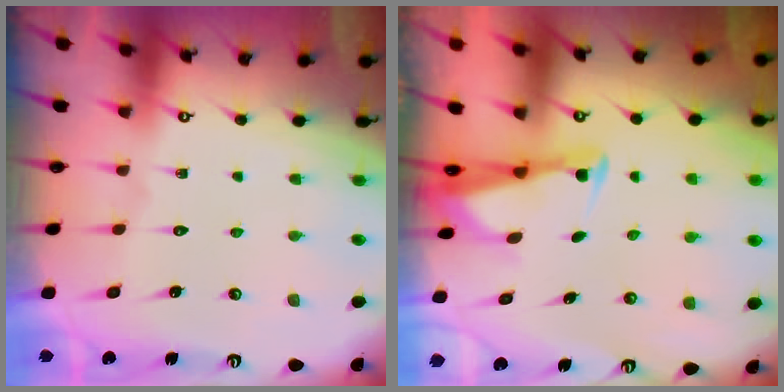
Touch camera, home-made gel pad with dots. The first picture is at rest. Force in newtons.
{"total": 2.5, "press": 2.5, "slide": 0.5}